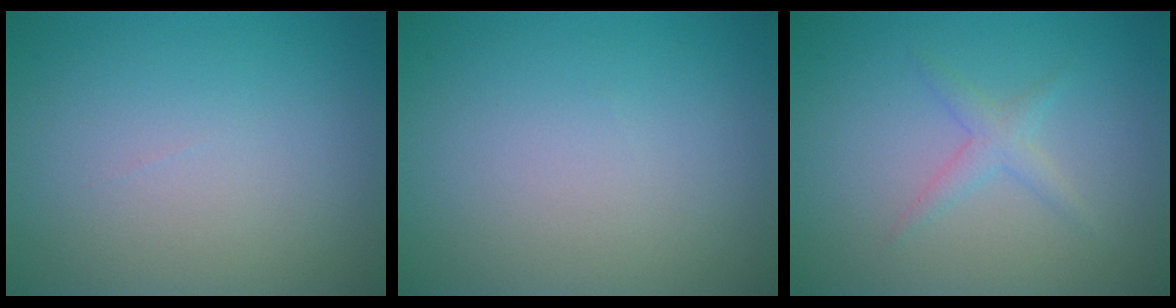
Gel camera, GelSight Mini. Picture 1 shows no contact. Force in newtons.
{"total": 0.0}
{"total": 1.4, "press": 1.4, "slide": 0.1}